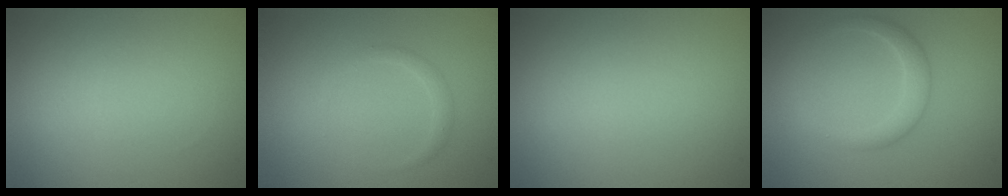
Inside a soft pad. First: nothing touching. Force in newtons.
{"total": 1.0, "press": 1.0, "slide": 0.1}
{"total": 0.0}
{"total": 2.2, "press": 2.2, "slide": 0.1}